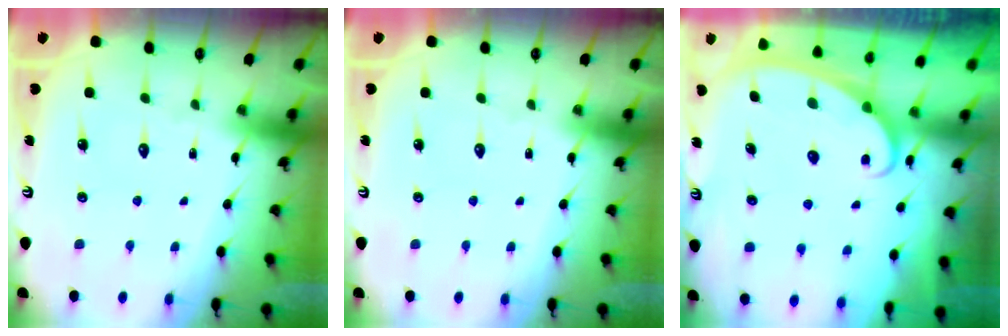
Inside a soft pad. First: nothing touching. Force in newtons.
{"total": 0.0}
{"total": 2.3, "press": 2.3, "slide": 0.3}